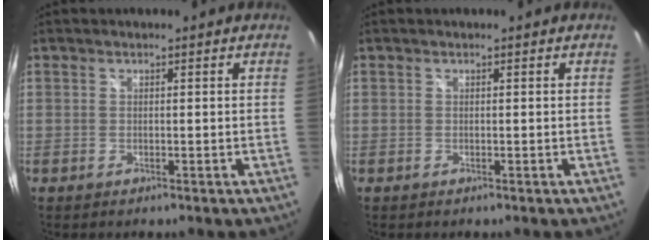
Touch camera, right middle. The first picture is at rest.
{"total": 0.0}